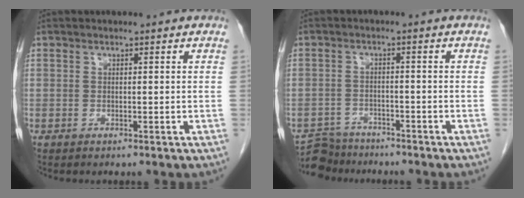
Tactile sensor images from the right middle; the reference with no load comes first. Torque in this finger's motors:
{"motor_torque": [-0.04, -0.14, -0.02, -0.02]}